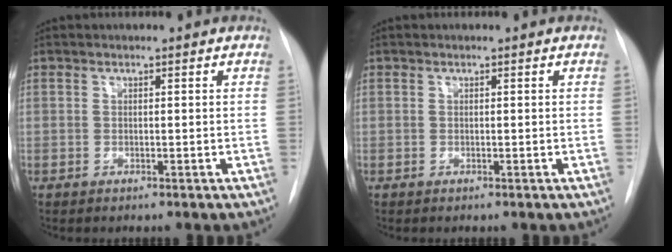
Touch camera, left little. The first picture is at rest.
{"total": 0.0}